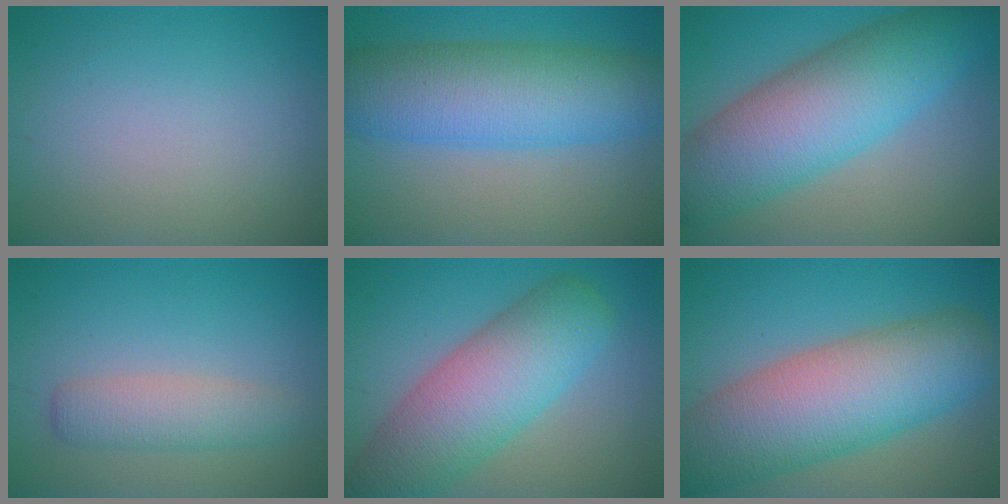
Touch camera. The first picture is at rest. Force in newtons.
{"total": 10.2, "press": 10.2, "slide": 0.1}
{"total": 11.3, "press": 11.2, "slide": 0.1}
{"total": 3.3, "press": 3.3, "slide": 0.1}
{"total": 9.5, "press": 9.5, "slide": 0.5}
{"total": 12.3, "press": 12.3, "slide": 0.4}